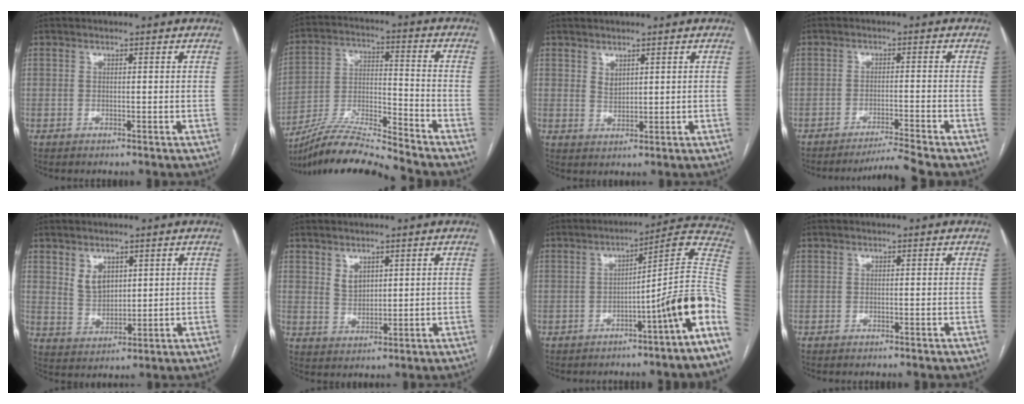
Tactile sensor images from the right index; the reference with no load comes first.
{"total": 12.5, "force": [-11.8, -1.2, 4.2], "torque": [-0.079, 0.006, -0.219]}
{"total": 1.9, "force": [1.3, 1.1, 0.9], "torque": [-0.016, -0.005, 0.034]}
{"total": 4.8, "force": [-4.1, -2.4, 0.6], "torque": [-0.012, -0.011, -0.069]}
{"total": 4.4, "force": [2.2, 2.9, 2.5], "torque": [-0.051, 0.000, 0.055]}
{"total": 2.9, "force": [1.7, 1.9, 1.5], "torque": [-0.028, -0.002, 0.042]}
{"total": 14.1, "force": [-5.5, -1.6, 12.9], "torque": [-0.144, 0.024, -0.085]}
{"total": 1.0, "force": [-0.9, 0.1, 0.4], "torque": [-0.005, -0.001, -0.010]}